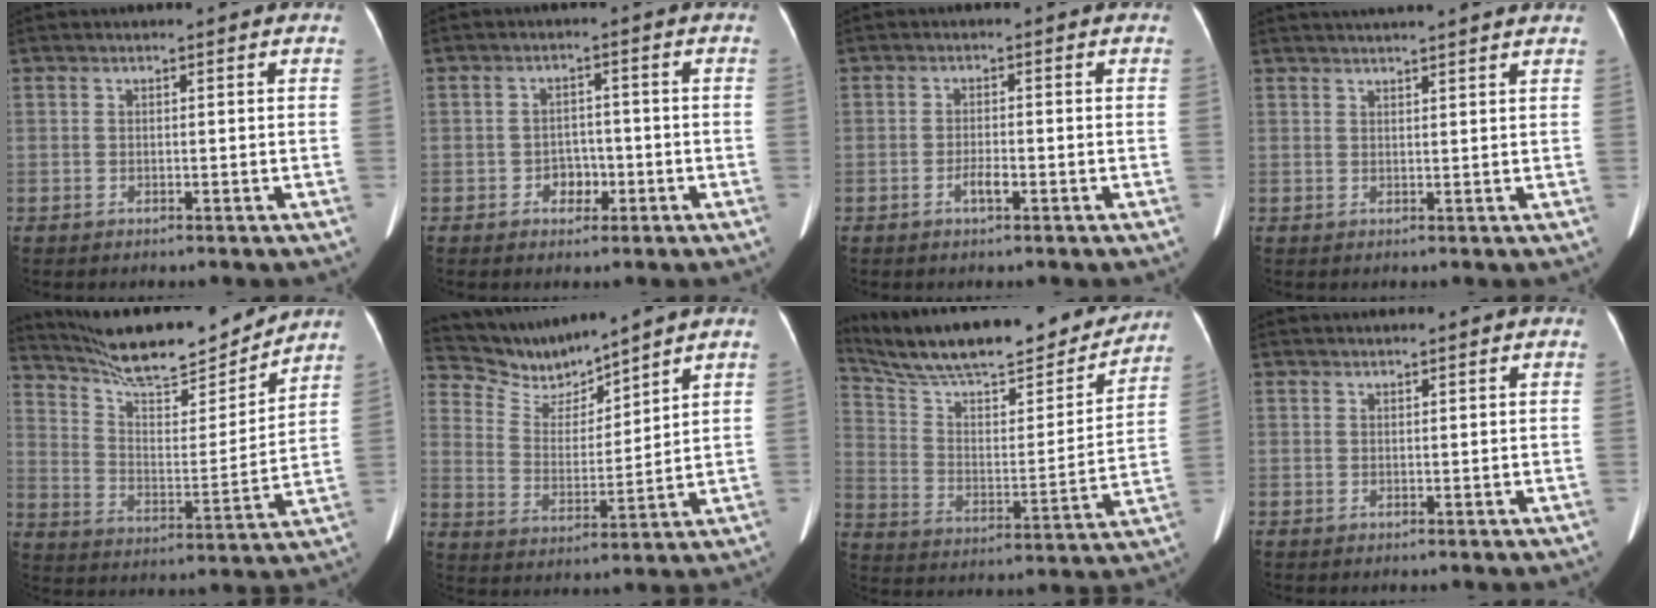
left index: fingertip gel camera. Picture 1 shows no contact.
{"total": 3.0, "force": [-1.3, 2.3, 1.6], "torque": [-0.020, 0.007, -0.016]}
{"total": 1.8, "force": [-0.9, 0.4, 1.5], "torque": [-0.029, 0.001, -0.015]}
{"total": 9.8, "force": [8.9, -0.3, 4.0], "torque": [-0.060, 0.029, 0.106]}
{"total": 17.8, "force": [16.4, 2.0, 6.6], "torque": [-0.119, -0.013, 0.261]}
{"total": 7.8, "force": [7.8, 0.0, 0.2], "torque": [-0.022, -0.002, 0.169]}
{"total": 26.4, "force": [23.0, 4.8, 12.1], "torque": [-0.204, -0.007, 0.340]}
{"total": 0.8, "force": [0.7, 0.0, 0.2], "torque": [-0.007, 0.014, 0.016]}